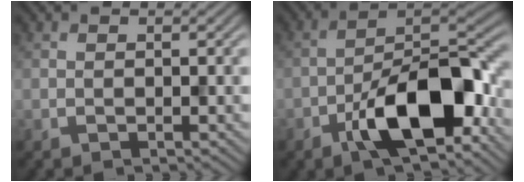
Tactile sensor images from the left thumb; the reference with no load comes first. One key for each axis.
{"total": 12.5, "fx": -5.9, "fy": 5.4, "fz": 9.6, "tx": -0.151, "ty": 0.005, "tz": -0.116}